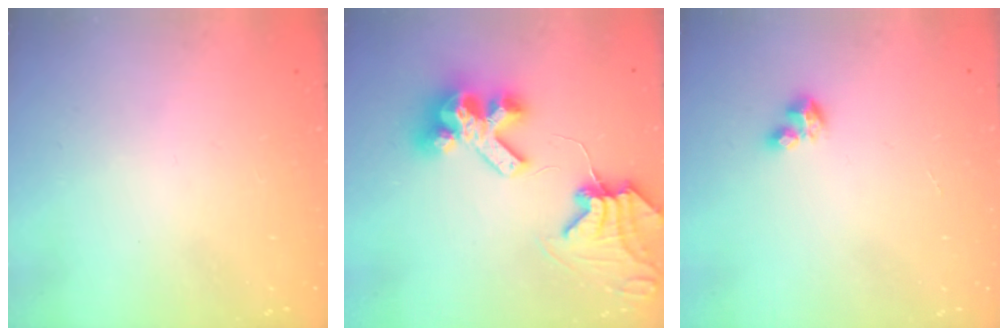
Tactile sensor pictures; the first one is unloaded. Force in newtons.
{"total": 11.3, "press": 11.2, "slide": 1.3}
{"total": 2.8, "press": 2.8, "slide": 0.2}